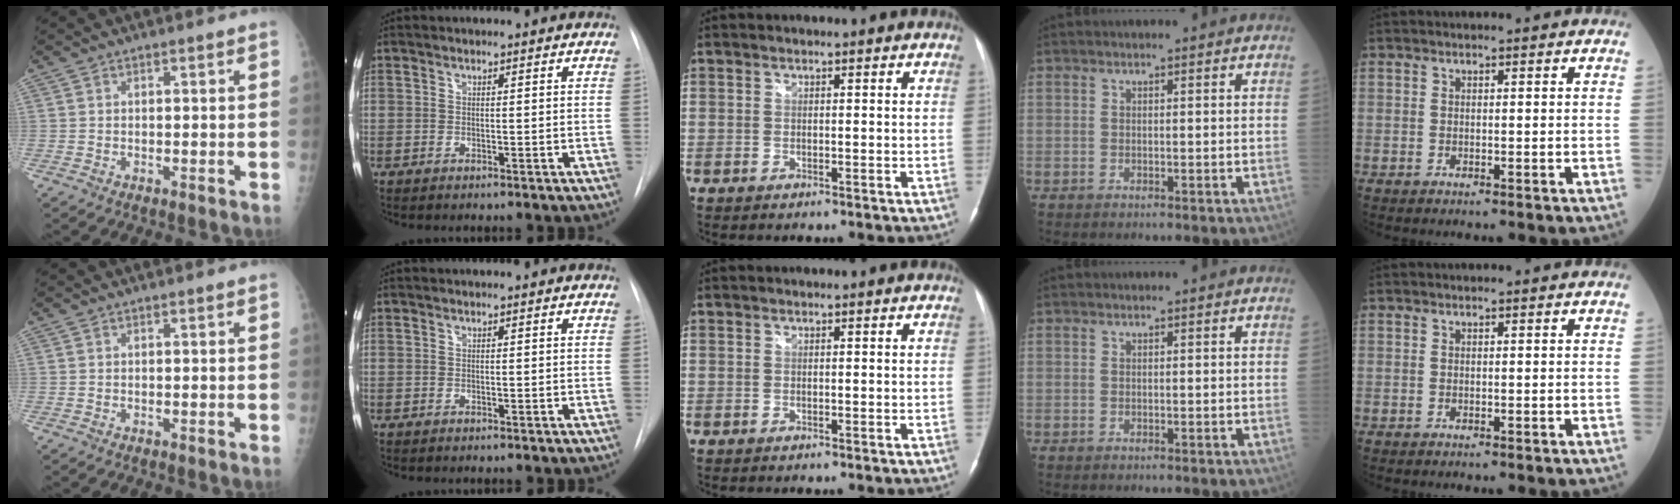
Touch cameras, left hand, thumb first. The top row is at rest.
{}